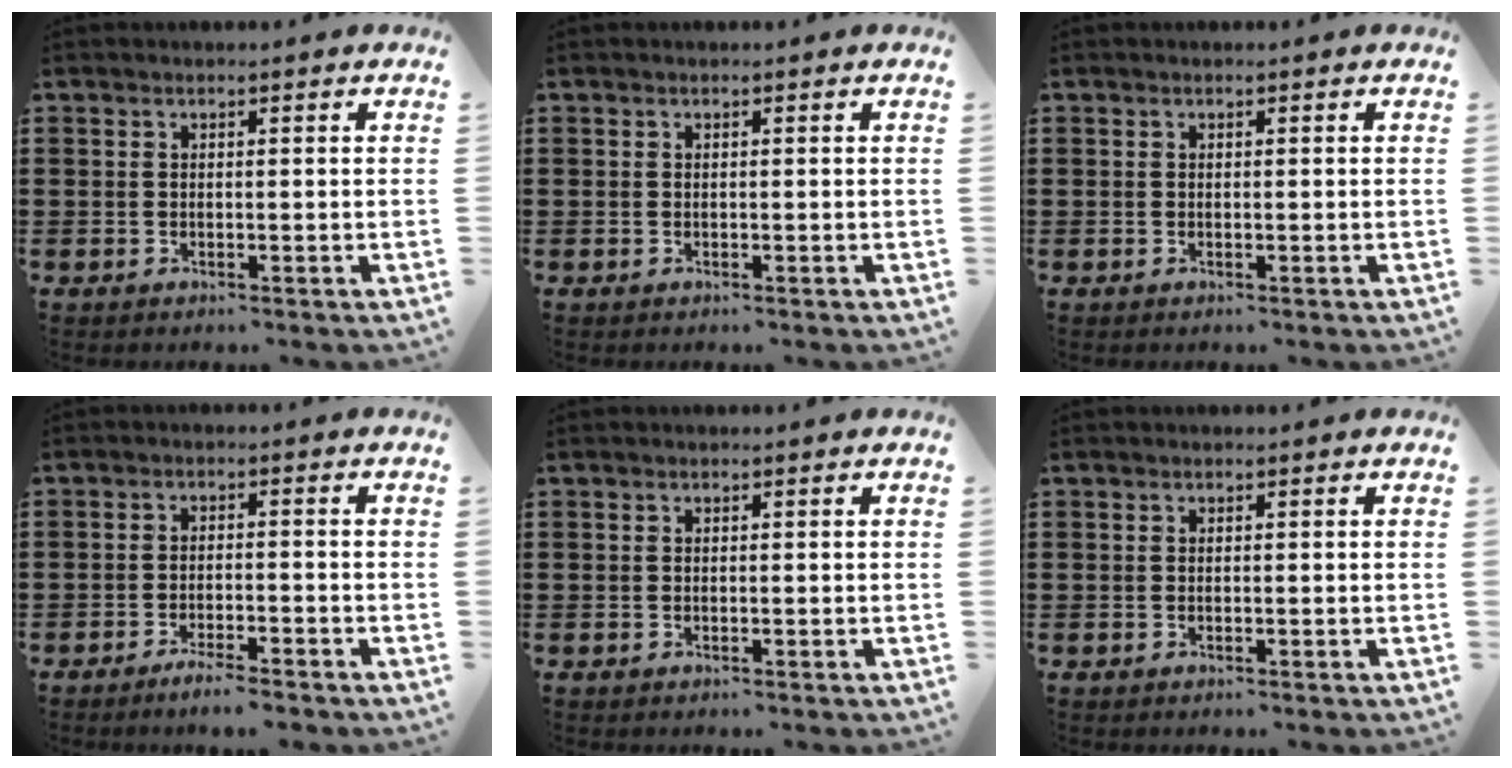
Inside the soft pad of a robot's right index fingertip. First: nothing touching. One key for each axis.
{"total": 0.0}
{"total": 0.0}
{"total": 2.8, "fx": -2.5, "fy": 0.0, "fz": 1.2, "tx": -0.028, "ty": 0.000, "tz": -0.051}
{"total": 0.0}
{"total": 0.0}